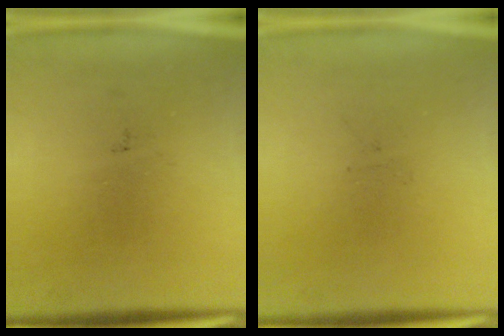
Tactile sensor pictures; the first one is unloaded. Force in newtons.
{"total": 0.0}